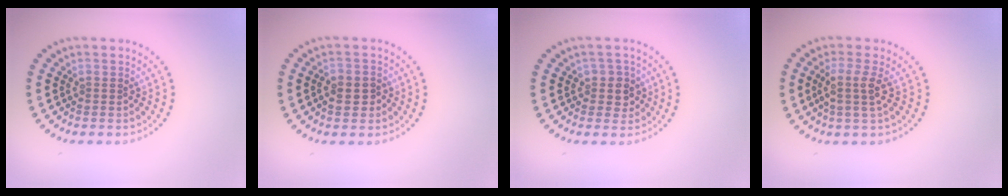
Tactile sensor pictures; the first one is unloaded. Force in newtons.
{"total": 2.4, "press": 2.3, "slide": 0.6}
{"total": 1.9, "press": 1.7, "slide": 0.8}
{"total": 2.2, "press": 1.9, "slide": 1.2}